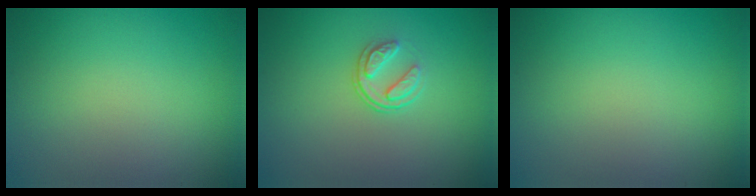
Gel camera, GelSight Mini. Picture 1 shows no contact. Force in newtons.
{"total": 1.9, "press": 1.3, "slide": 1.4}
{"total": 0.0}